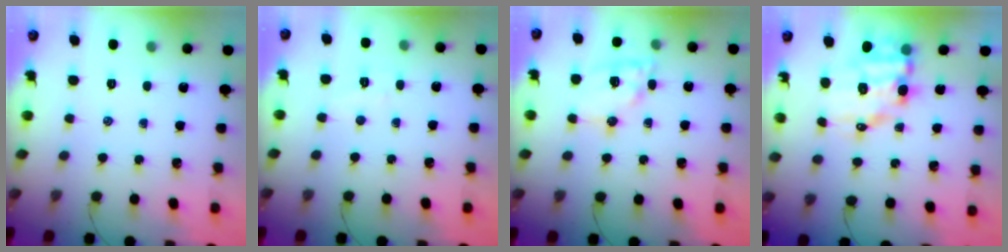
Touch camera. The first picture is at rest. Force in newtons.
{"total": 4.0, "press": 3.9, "slide": 0.8}
{"total": 12.3, "press": 12.1, "slide": 1.8}
{"total": 9.5, "press": 9.2, "slide": 2.4}